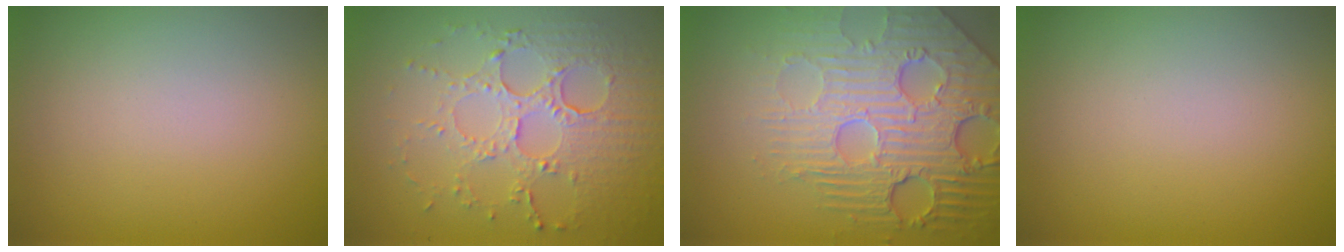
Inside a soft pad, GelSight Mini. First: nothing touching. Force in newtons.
{"total": 5.6, "press": 3.9, "slide": 4.0}
{"total": 8.4, "press": 5.9, "slide": 5.9}
{"total": 0.0}